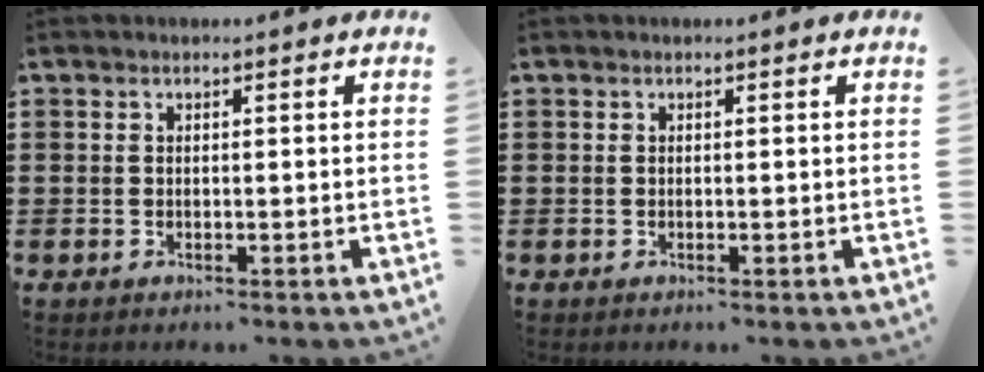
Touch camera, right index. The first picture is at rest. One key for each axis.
{"total": 0.0}